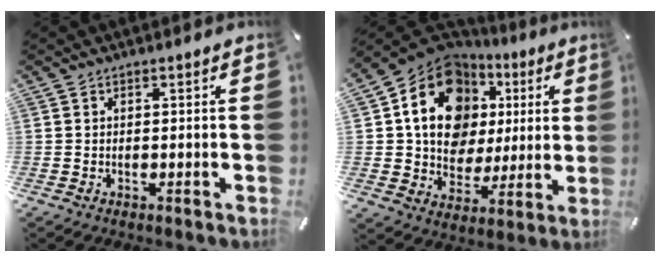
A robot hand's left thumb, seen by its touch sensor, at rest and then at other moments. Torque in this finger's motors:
{"motor_torque": [2.48, 2.53, 1.56, -1.21, 0.59]}